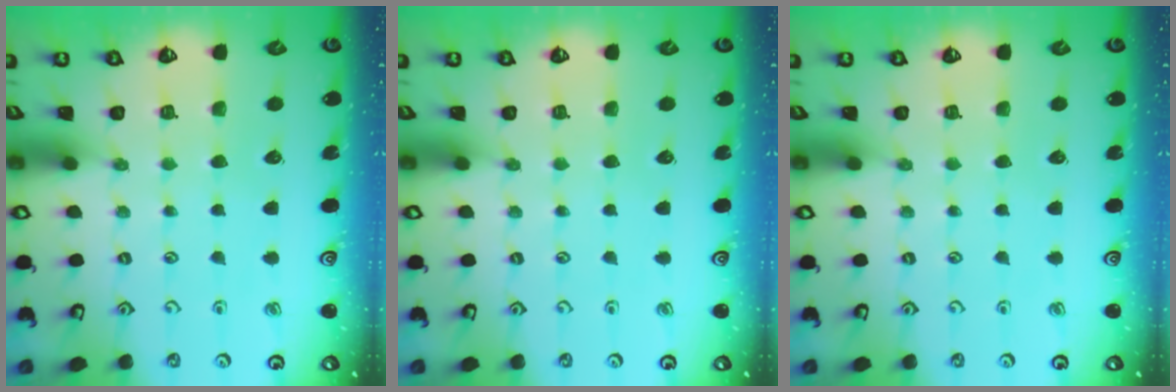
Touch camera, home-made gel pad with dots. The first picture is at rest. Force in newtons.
{"total": 0.0}
{"total": 0.0}